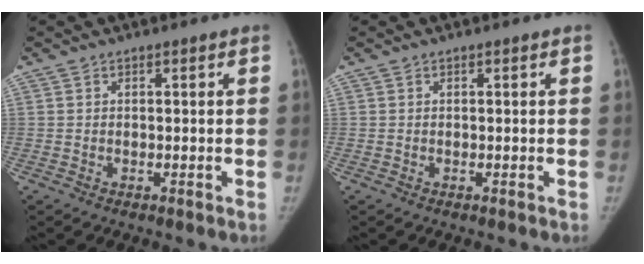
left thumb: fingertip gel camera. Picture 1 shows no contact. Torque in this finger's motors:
{"motor_torque": [0.00, 0.00, 0.07, -0.07, 0.00]}